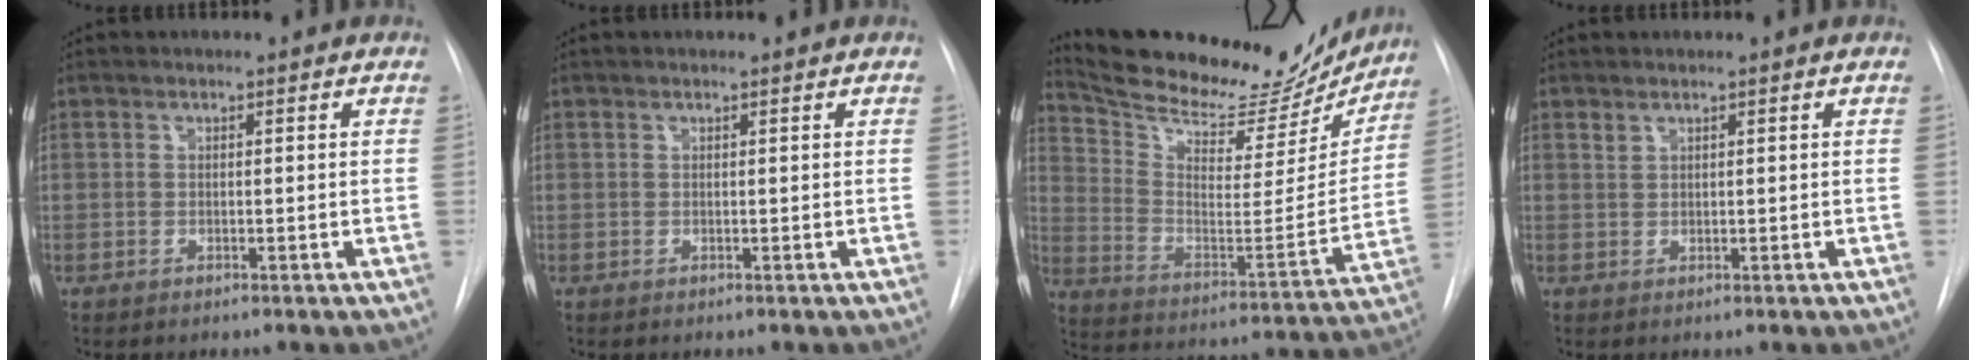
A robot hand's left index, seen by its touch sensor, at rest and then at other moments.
{"total": 0.6, "force": [0.6, 0.0, 0.1], "torque": [-0.005, 0.008, 0.009]}
{"total": 24.3, "force": [22.1, 6.4, 7.9], "torque": [-0.128, -0.048, 0.313]}
{"total": 0.7, "force": [0.7, 0.1, 0.1], "torque": [-0.004, 0.001, 0.015]}